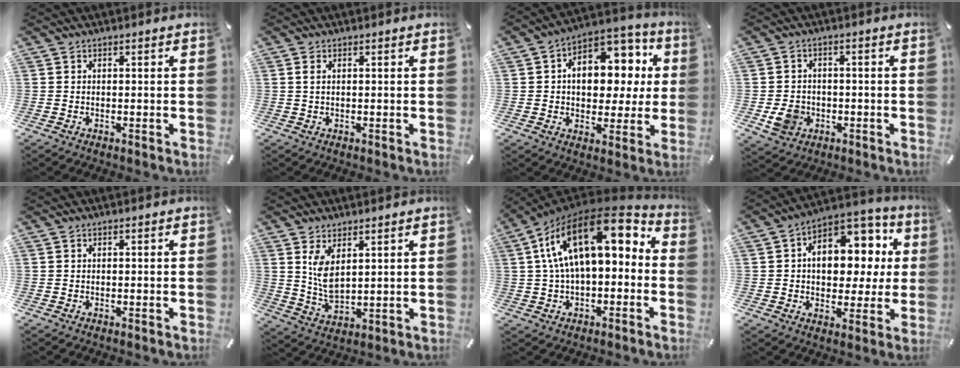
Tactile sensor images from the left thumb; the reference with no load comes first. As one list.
[{"total": 1.3, "force": [0.4, 0.4, 1.2], "torque": [-0.024, 0.002, 0.005]}, {"total": 13.3, "force": [2.1, 9.5, 9.0], "torque": [-0.127, -0.011, 0.039]}, {"total": 6.4, "force": [-1.7, 5.6, 2.6], "torque": [-0.048, 0.004, -0.030]}, {"total": 0.0}, {"total": 6.7, "force": [3.3, 3.1, 4.9], "torque": [-0.115, -0.016, 0.059]}, {"total": 20.0, "force": [6.3, 10.3, 16.0], "torque": [-0.295, -0.033, 0.099]}, {"total": 13.5, "force": [2.1, 9.6, 9.2], "torque": [-0.129, -0.012, 0.039]}]